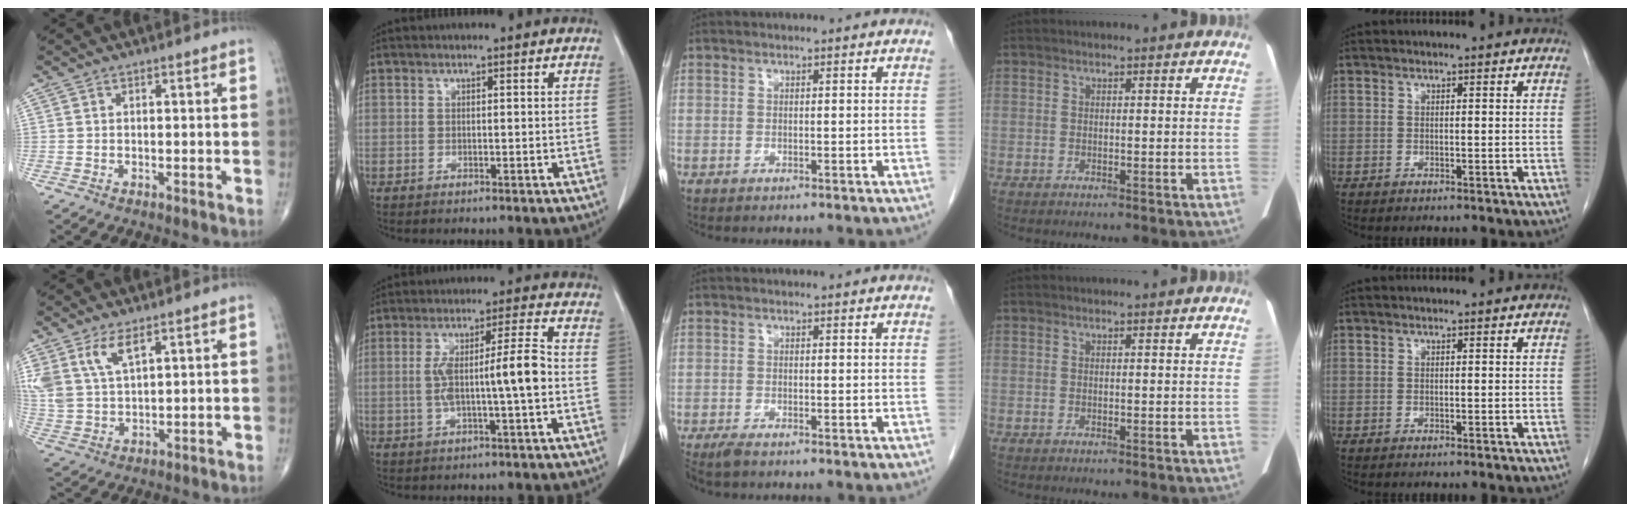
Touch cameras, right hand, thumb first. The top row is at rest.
{"thumb": {"total": 8.6, "force": [4.8, 3.9, 6.0], "torque": [-0.127, -0.013, 0.106]}, "index": {"total": 8.4, "force": [-1.0, 0.2, 8.4], "torque": [-0.152, 0.018, -0.017]}, "middle": {"total": 2.1, "force": [-1.7, 0.5, 1.2], "torque": [-0.025, -0.006, -0.029]}}